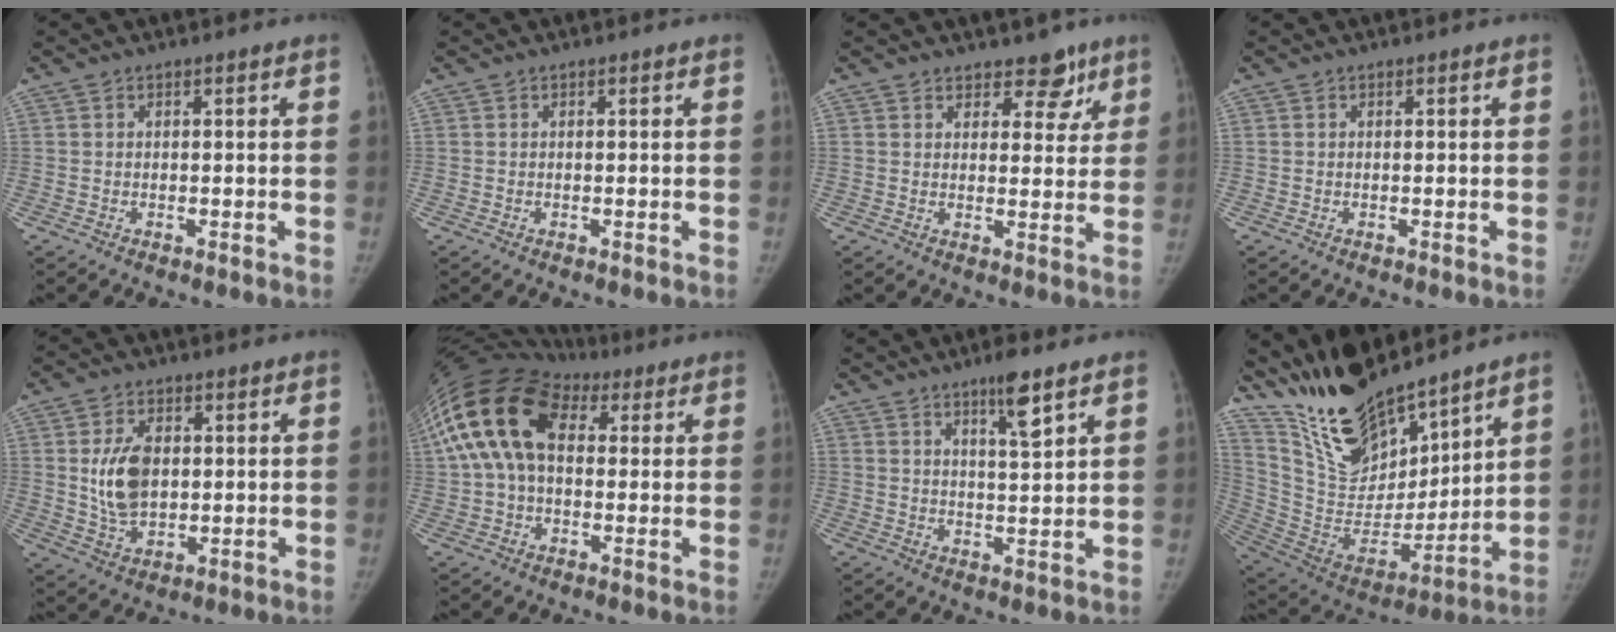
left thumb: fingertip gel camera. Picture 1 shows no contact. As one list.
[{"total": 0.0}, {"total": 5.9, "force": [4.2, 3.4, 2.3], "torque": [0.012, -0.021, 0.057]}, {"total": 0.0}, {"total": 9.5, "force": [1.5, 6.3, 7.0], "torque": [-0.112, -0.012, 0.036]}, {"total": 19.6, "force": [5.4, 12.5, 14.1], "torque": [-0.286, 0.054, 0.088]}, {"total": 6.1, "force": [4.0, 0.8, 4.6], "torque": [-0.072, -0.027, 0.066]}, {"total": 21.6, "force": [18.3, 7.1, 9.1], "torque": [-0.127, -0.105, 0.343]}]